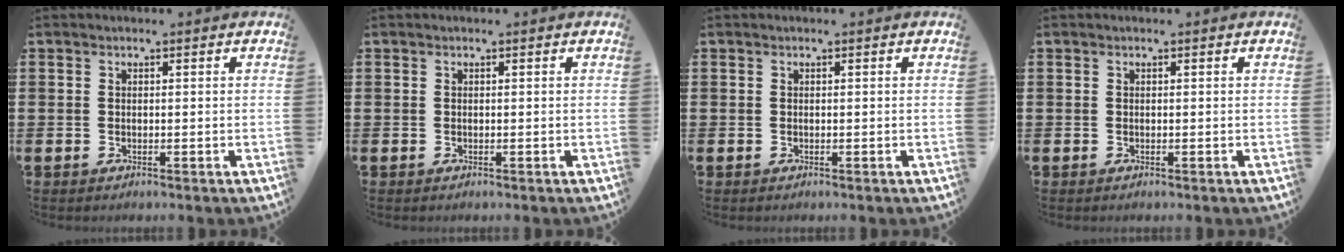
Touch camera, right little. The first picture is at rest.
{"total": 0.0}
{"total": 0.0}
{"total": 0.0}